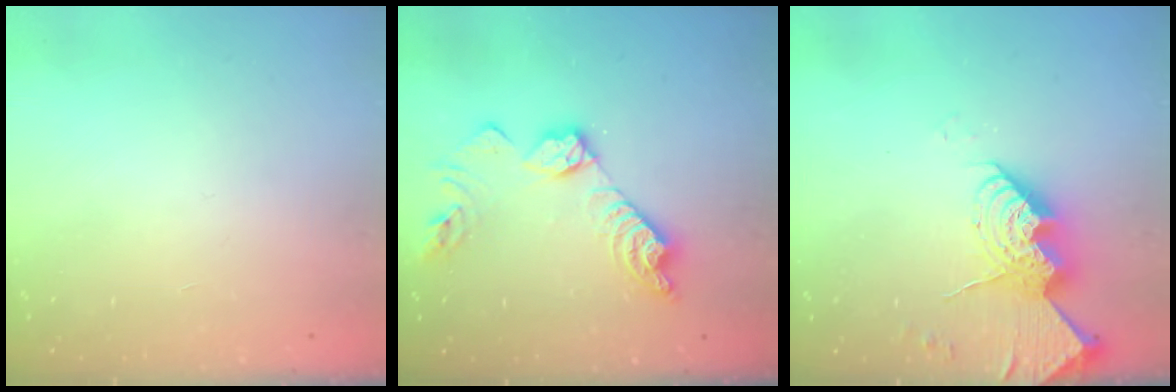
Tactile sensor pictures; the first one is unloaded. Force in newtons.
{"total": 14.7, "press": 14.6, "slide": 1.1}
{"total": 14.5, "press": 14.4, "slide": 1.4}